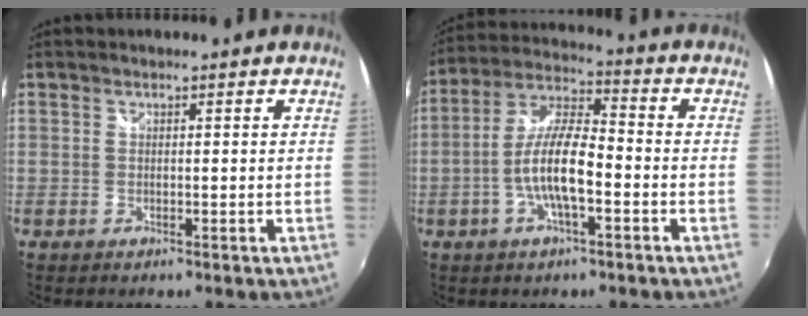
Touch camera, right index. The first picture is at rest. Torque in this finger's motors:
{"motor_torque": [1.40, -0.73, 0.82, 0.21]}